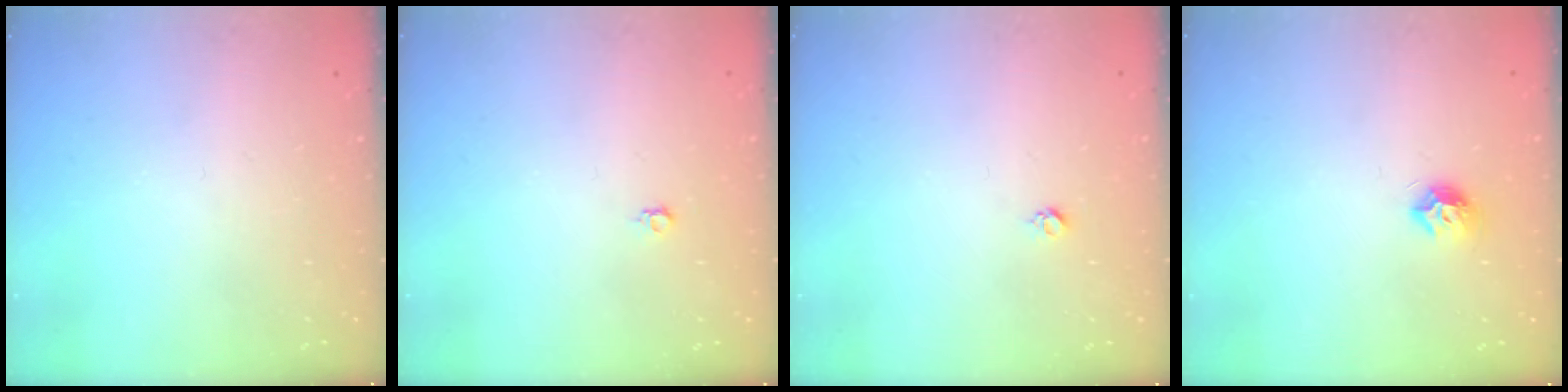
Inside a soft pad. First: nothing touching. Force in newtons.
{"total": 3.6, "press": 3.5, "slide": 0.8}
{"total": 3.0, "press": 2.9, "slide": 0.4}
{"total": 7.9, "press": 7.9, "slide": 0.8}